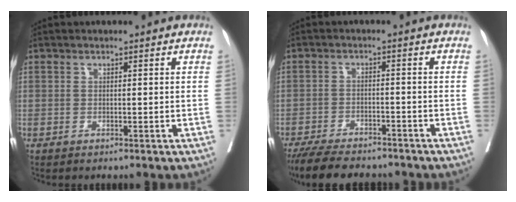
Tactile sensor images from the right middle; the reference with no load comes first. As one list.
[{"total": 11.4, "force": [-9.9, 2.8, 4.8], "torque": [-0.078, -0.011, -0.149]}]